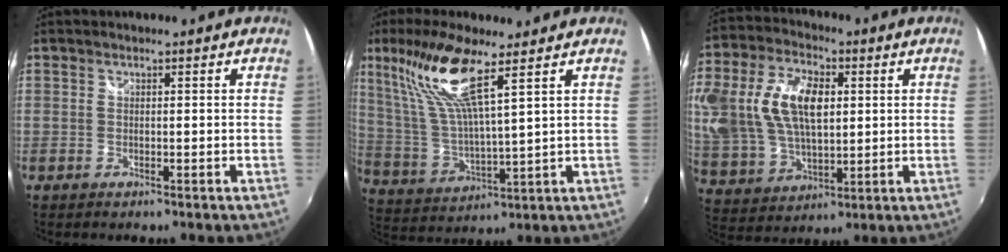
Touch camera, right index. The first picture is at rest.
{"total": 14.0, "force": [8.5, 1.8, 10.9], "torque": [-0.212, 0.014, 0.179]}
{"total": 20.8, "force": [4.2, 12.3, 16.2], "torque": [-0.350, 0.022, 0.088]}